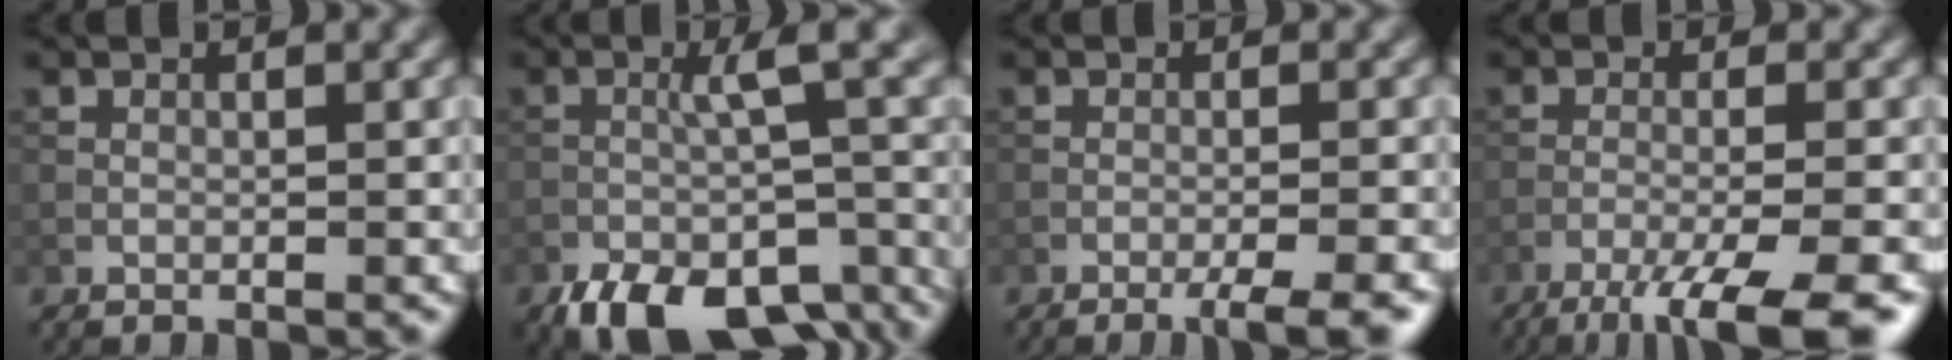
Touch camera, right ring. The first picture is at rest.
{"total": 9.9, "force": [-6.2, 3.0, 7.0], "torque": [-0.108, -0.017, -0.094]}
{"total": 4.2, "force": [-2.8, 0.5, 3.1], "torque": [-0.045, 0.005, -0.046]}
{"total": 8.3, "force": [-5.8, 1.3, 5.7], "torque": [-0.090, -0.012, -0.096]}